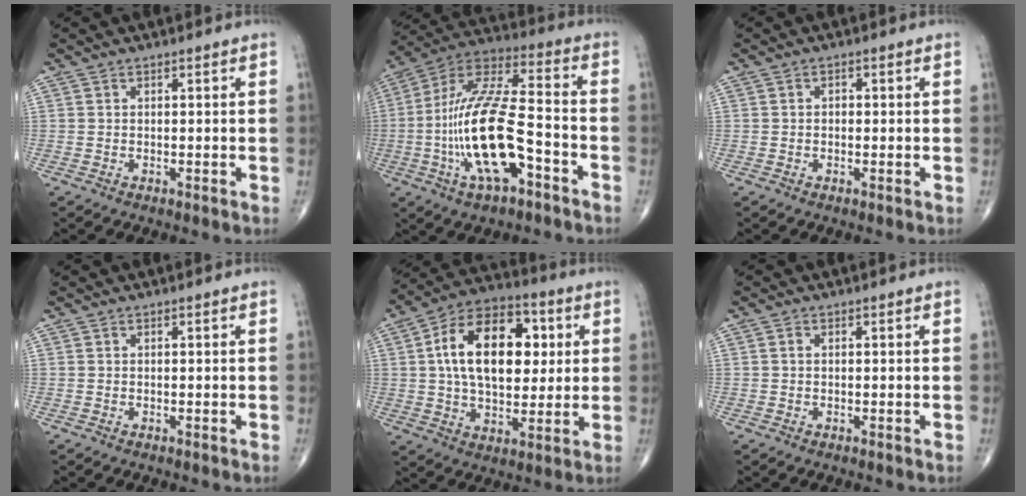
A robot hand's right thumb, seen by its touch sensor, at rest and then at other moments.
{"total": 20.4, "force": [-5.9, 7.4, 18.1], "torque": [-0.358, 0.043, -0.102]}
{"total": 1.0, "force": [0.0, 0.8, 0.6], "torque": [-0.004, 0.004, -0.003]}
{"total": 0.0}
{"total": 20.0, "force": [3.8, 12.0, 15.5], "torque": [-0.224, 0.011, 0.058]}
{"total": 0.6, "force": [0.0, 0.4, 0.4], "torque": [-0.006, 0.000, -0.001]}